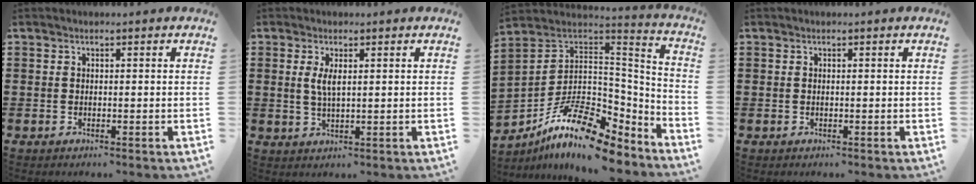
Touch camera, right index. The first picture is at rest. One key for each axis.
{"total": 2.9, "fx": 0.8, "fy": 0.8, "fz": 2.7, "tx": -0.055, "ty": 0.004, "tz": 0.012}
{"total": 14.6, "fx": -9.5, "fy": 5.2, "fz": 9.9, "tx": -0.180, "ty": 0.021, "tz": -0.168}
{"total": 0.0}